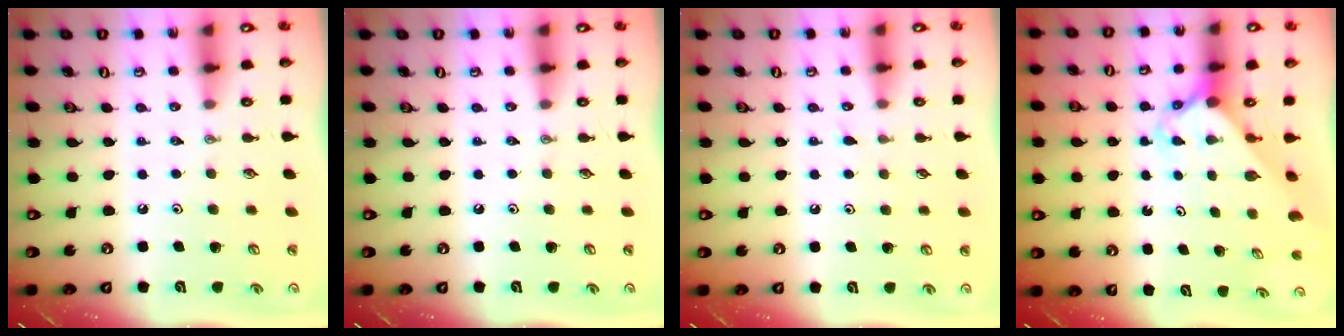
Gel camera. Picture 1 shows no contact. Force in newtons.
{"total": 0.0}
{"total": 5.0, "press": 5.0, "slide": 0.5}
{"total": 2.6, "press": 2.6, "slide": 0.1}